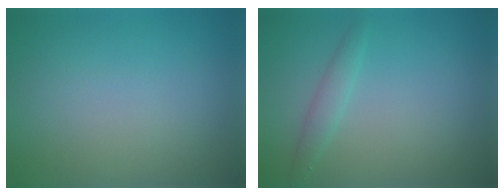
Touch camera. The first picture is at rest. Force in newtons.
{"total": 1.5, "press": 1.5, "slide": 0.1}